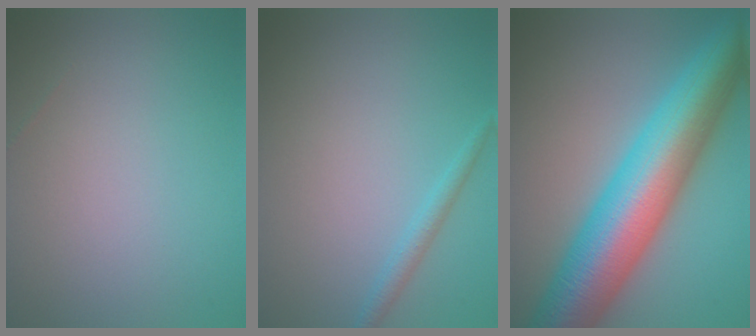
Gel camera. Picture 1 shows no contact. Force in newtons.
{"total": 1.3, "press": 1.3, "slide": 0.1}
{"total": 12.8, "press": 12.8, "slide": 0.2}